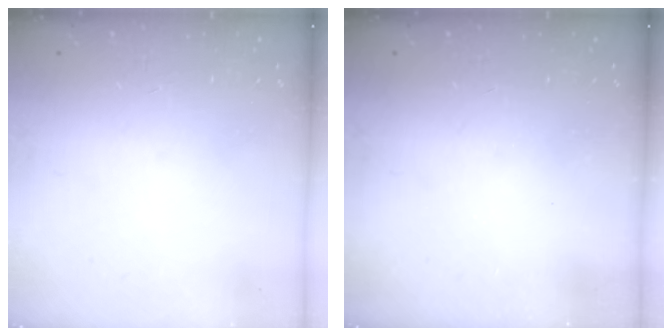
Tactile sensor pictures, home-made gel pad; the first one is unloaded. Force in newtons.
{"total": 0.0}